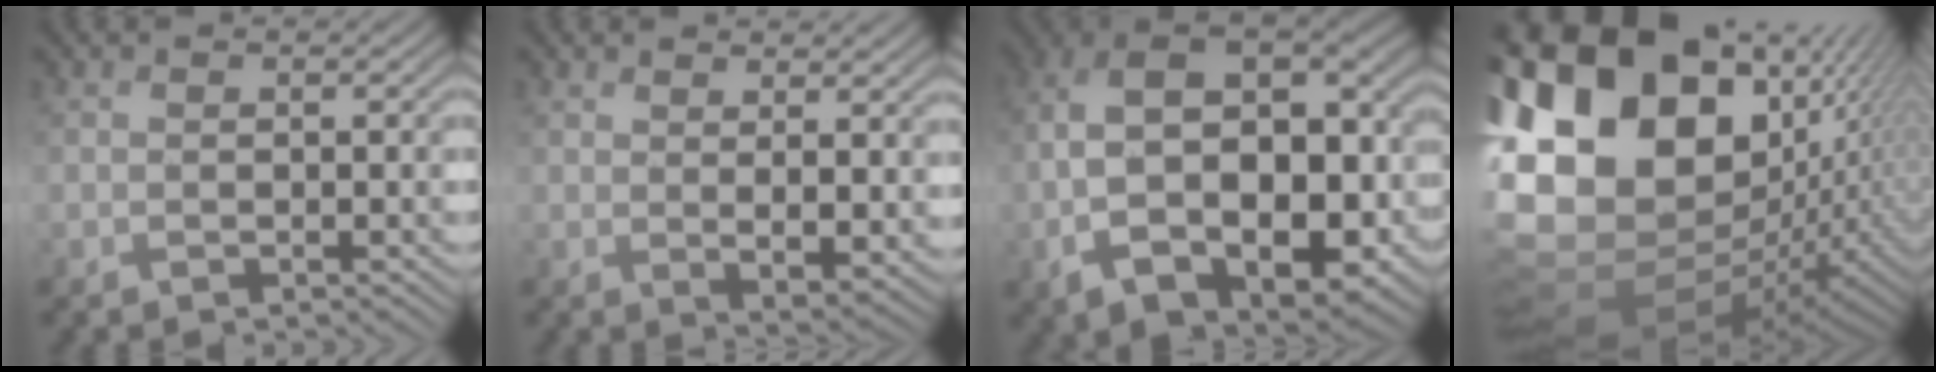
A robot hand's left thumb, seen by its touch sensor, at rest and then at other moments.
{"total": 4.6, "force": [2.4, 1.5, 3.6], "torque": [-0.063, -0.012, 0.050]}
{"total": 17.0, "force": [-3.0, 10.6, 12.9], "torque": [-0.249, -0.022, -0.025]}
{"total": 20.9, "force": [3.8, 15.4, 13.6], "torque": [-0.330, 0.044, 0.074]}